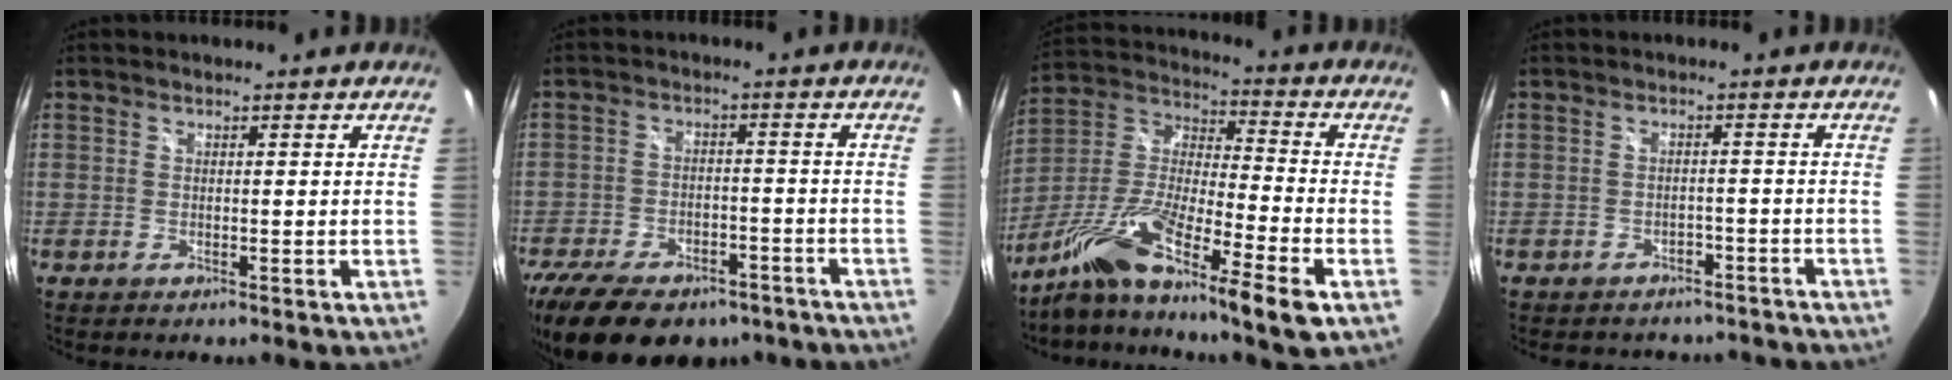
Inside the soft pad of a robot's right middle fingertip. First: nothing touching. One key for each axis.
{"total": 20.6, "fx": -14.7, "fy": 10.0, "fz": 10.3, "tx": -0.230, "ty": -0.023, "tz": -0.213}
{"total": 18.2, "fx": -11.0, "fy": 1.6, "fz": 14.4, "tx": -0.266, "ty": -0.031, "tz": -0.213}
{"total": 9.5, "fx": -7.8, "fy": 4.6, "fz": 2.7, "tx": -0.062, "ty": 0.001, "tz": -0.093}